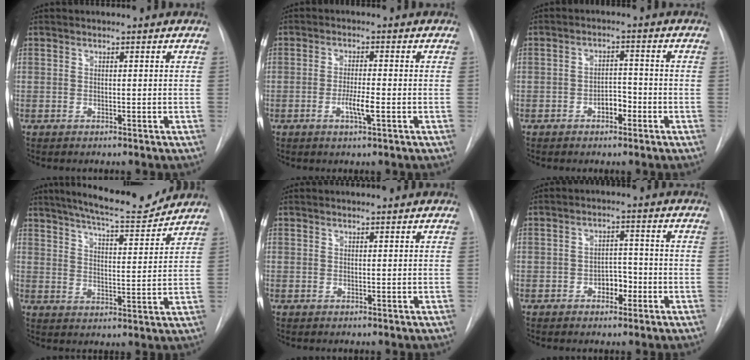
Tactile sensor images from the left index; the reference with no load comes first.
{"total": 3.8, "force": [-2.3, 0.1, 3.1], "torque": [-0.057, -0.010, -0.039]}
{"total": 3.6, "force": [-2.6, 1.6, 1.8], "torque": [-0.023, 0.002, -0.042]}
{"total": 11.5, "force": [10.4, 1.0, 4.7], "torque": [-0.074, -0.016, 0.151]}
{"total": 0.0}
{"total": 3.9, "force": [-2.6, 2.1, 2.0], "torque": [-0.021, 0.003, -0.040]}